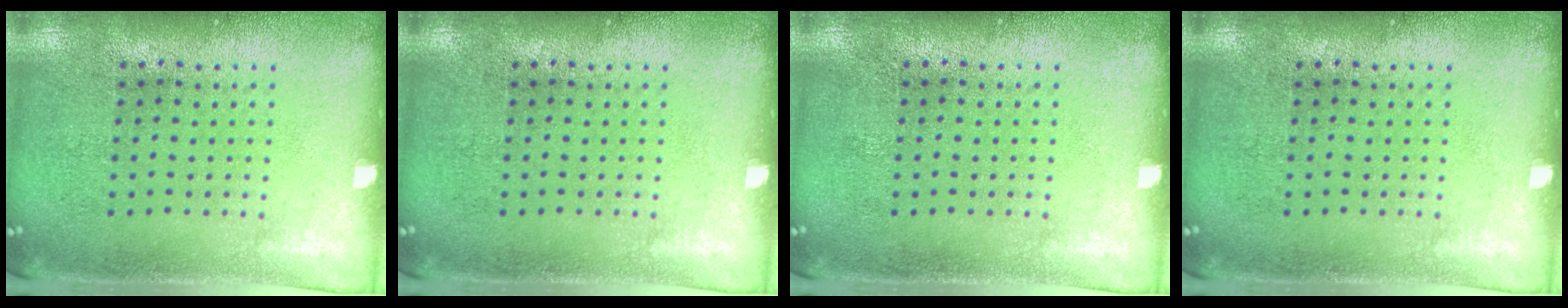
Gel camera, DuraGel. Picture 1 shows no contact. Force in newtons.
{"total": 0.0}
{"total": 0.0}
{"total": 0.0}